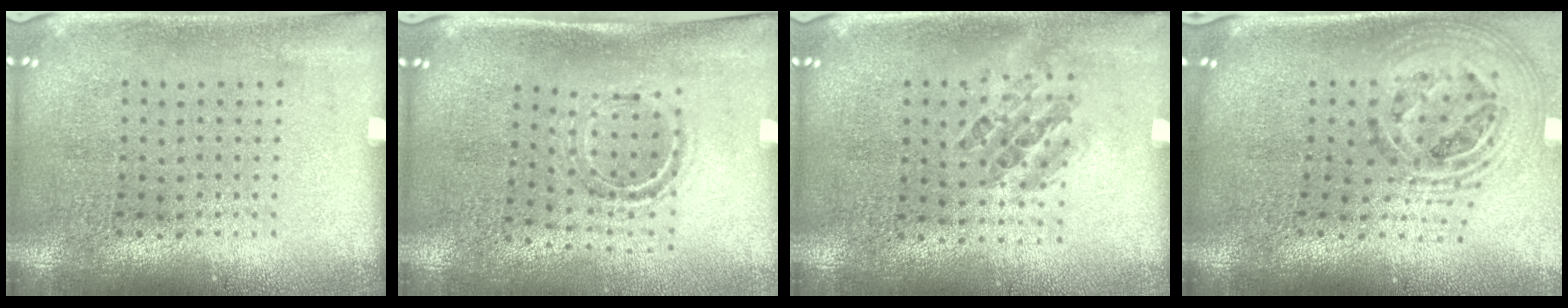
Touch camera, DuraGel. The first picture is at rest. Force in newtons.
{"total": 1.0, "press": 0.9, "slide": 0.3}
{"total": 0.9, "press": 0.8, "slide": 0.4}
{"total": 1.8, "press": 1.5, "slide": 1.1}